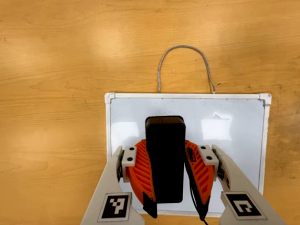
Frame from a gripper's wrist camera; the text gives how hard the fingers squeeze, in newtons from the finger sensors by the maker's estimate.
{"total": 9.3, "left": 8.0, "right": 10.6}